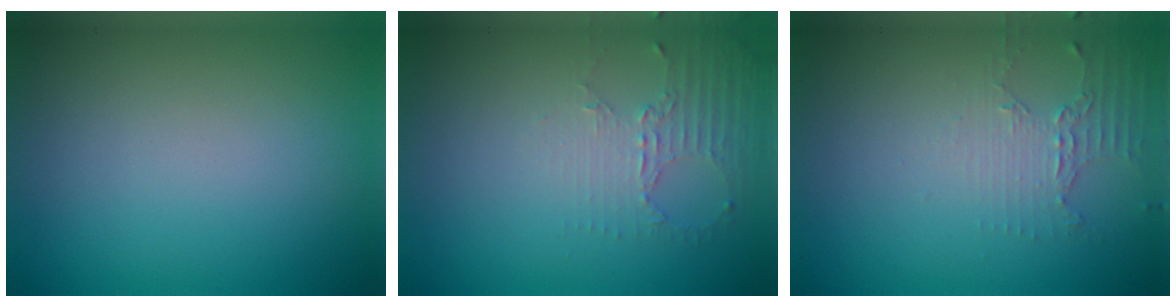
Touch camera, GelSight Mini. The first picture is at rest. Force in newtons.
{"total": 2.2, "press": 1.7, "slide": 1.5}
{"total": 2.2, "press": 1.6, "slide": 1.5}